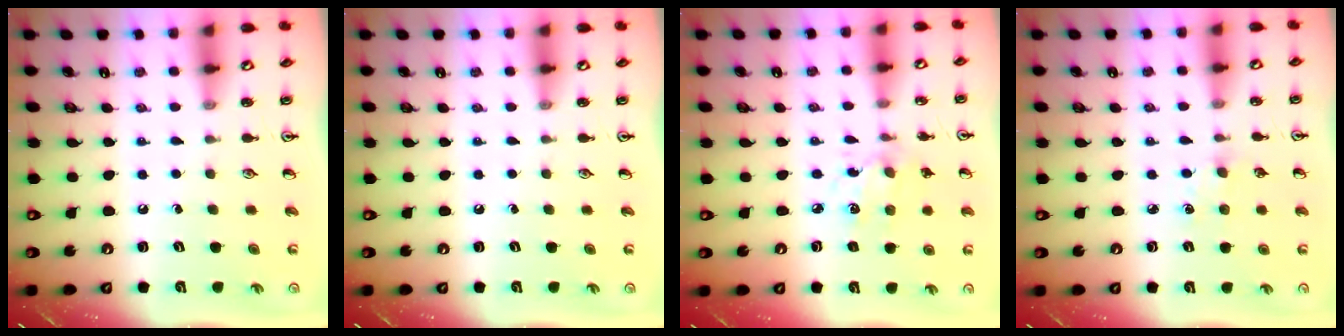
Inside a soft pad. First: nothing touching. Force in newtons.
{"total": 0.0}
{"total": 4.8, "press": 4.6, "slide": 1.3}
{"total": 3.4, "press": 3.4, "slide": 0.5}